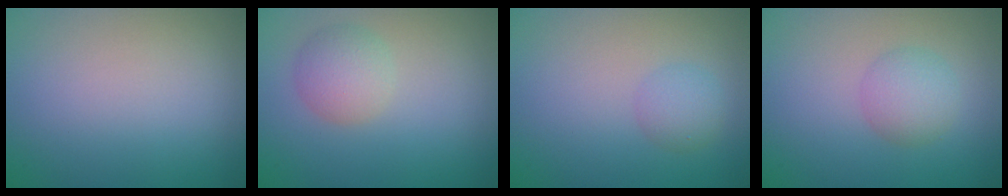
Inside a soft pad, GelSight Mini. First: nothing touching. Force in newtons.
{"total": 2.7, "press": 2.7, "slide": 0.2}
{"total": 1.6, "press": 1.6, "slide": 0.1}
{"total": 2.5, "press": 2.4, "slide": 0.2}